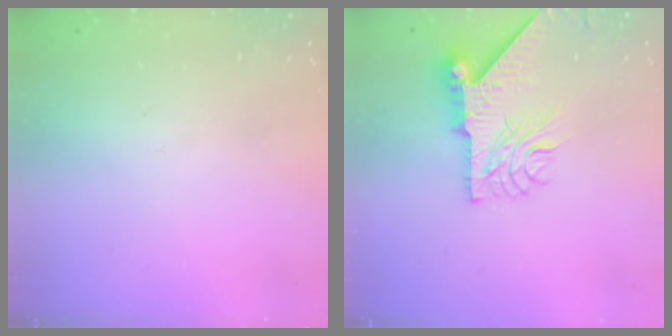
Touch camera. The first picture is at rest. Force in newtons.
{"total": 10.2, "press": 10.1, "slide": 1.0}